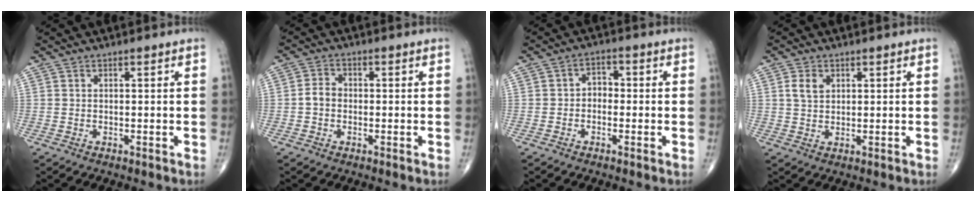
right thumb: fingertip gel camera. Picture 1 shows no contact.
{"total": 3.0, "force": [-0.6, 2.4, 1.7], "torque": [-0.024, 0.012, -0.018]}
{"total": 3.0, "force": [-0.7, 2.3, 1.8], "torque": [-0.009, 0.018, -0.025]}
{"total": 3.4, "force": [1.2, 2.4, 2.1], "torque": [-0.033, -0.001, 0.025]}